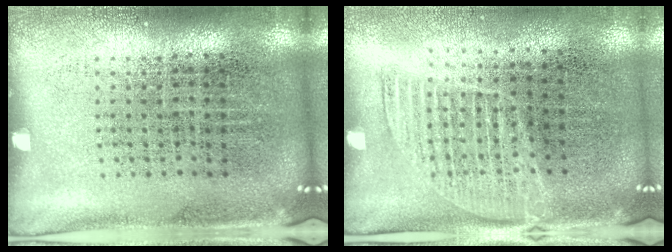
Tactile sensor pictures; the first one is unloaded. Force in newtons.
{"total": 1.3, "press": 1.1, "slide": 0.6}